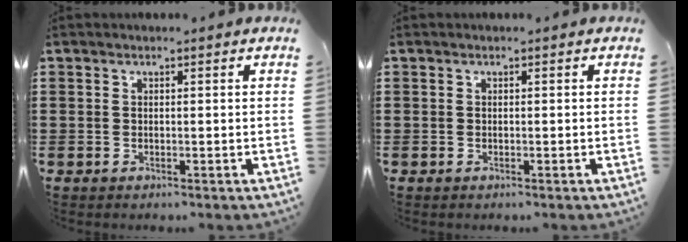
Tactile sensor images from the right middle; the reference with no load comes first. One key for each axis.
{"total": 0.0}